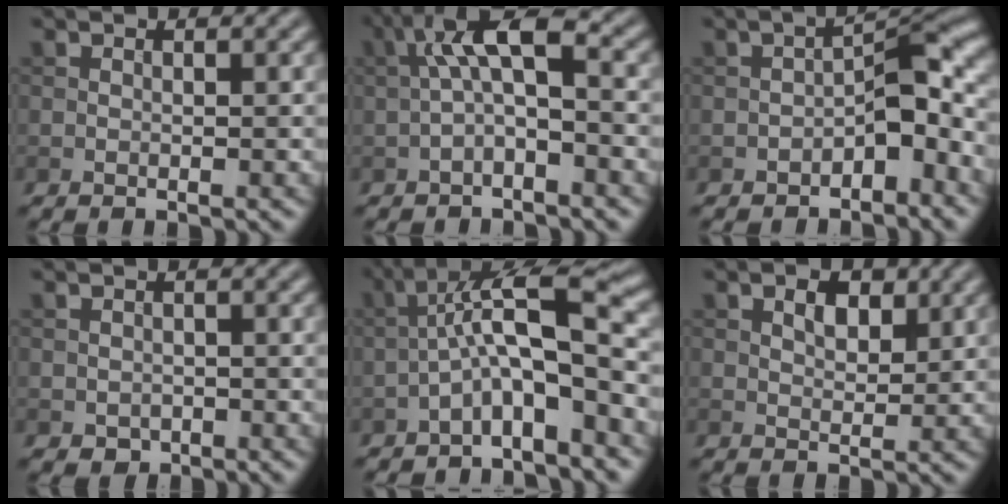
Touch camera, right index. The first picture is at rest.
{"total": 5.3, "force": [-0.2, 1.6, 5.1], "torque": [-0.097, 0.024, -0.016]}
{"total": 4.9, "force": [-2.0, 2.1, 4.0], "torque": [-0.049, 0.021, -0.039]}
{"total": 1.1, "force": [-0.5, 0.9, 0.4], "torque": [-0.005, -0.003, -0.008]}
{"total": 7.5, "force": [-2.0, 1.7, 7.0], "torque": [-0.117, 0.035, -0.045]}
{"total": 2.4, "force": [1.2, 1.4, 1.6], "torque": [-0.025, 0.004, 0.019]}